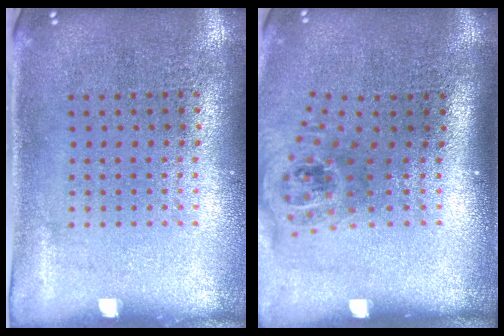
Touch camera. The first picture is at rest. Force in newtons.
{"total": 1.6, "press": 1.2, "slide": 1.2}